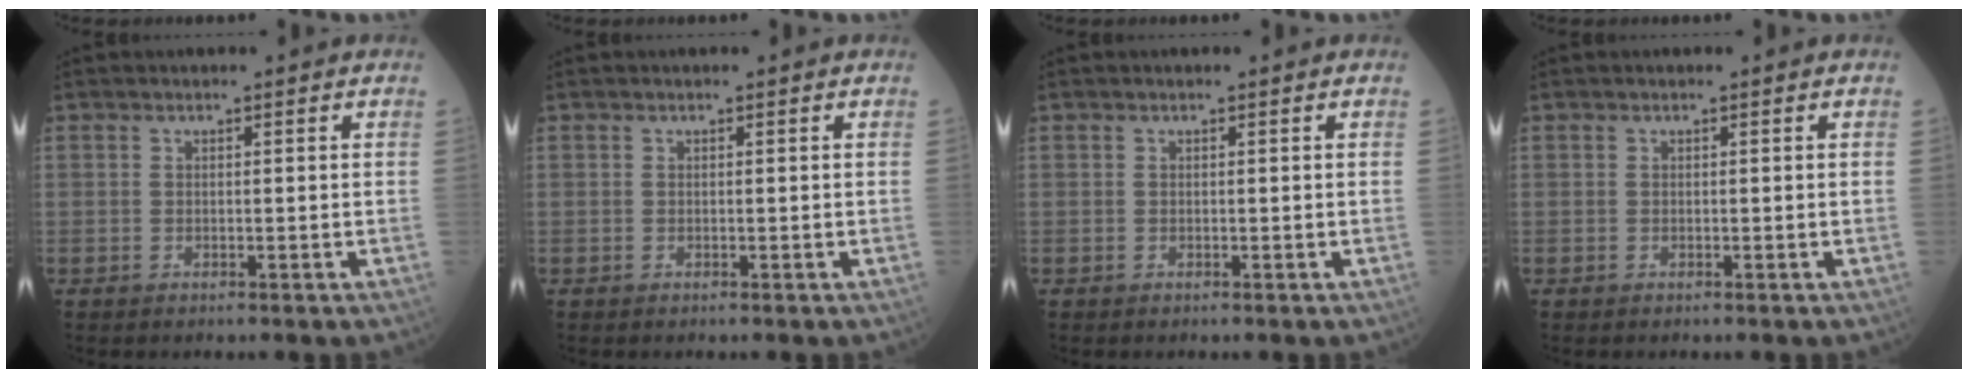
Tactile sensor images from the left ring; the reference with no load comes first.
{"total": 0.0}
{"total": 0.0}
{"total": 0.0}